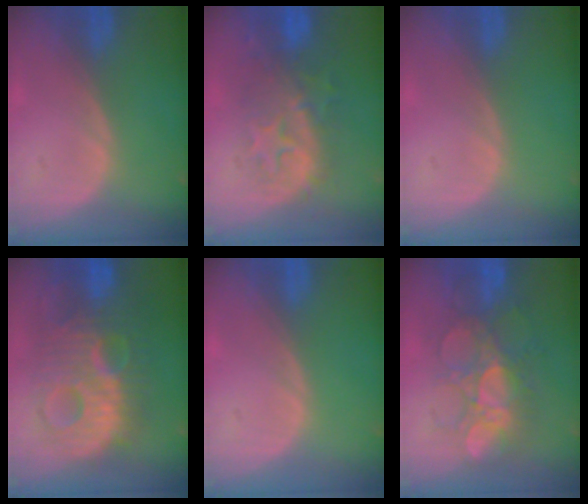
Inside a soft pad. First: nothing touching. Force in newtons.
{"total": 8.8, "press": 8.6, "slide": 1.8}
{"total": 0.0}
{"total": 12.5, "press": 12.5, "slide": 1.0}
{"total": 0.0}
{"total": 8.8, "press": 8.7, "slide": 1.6}